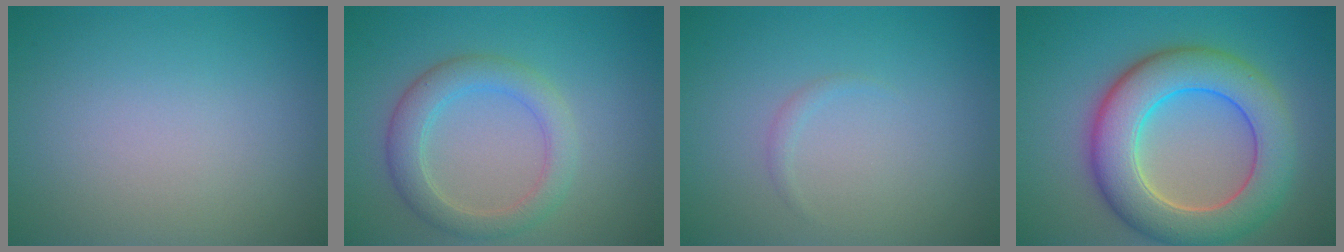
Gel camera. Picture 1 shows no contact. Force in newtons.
{"total": 3.5, "press": 3.5, "slide": 0.1}
{"total": 0.6, "press": 0.5, "slide": 0.1}
{"total": 8.9, "press": 8.9, "slide": 0.6}